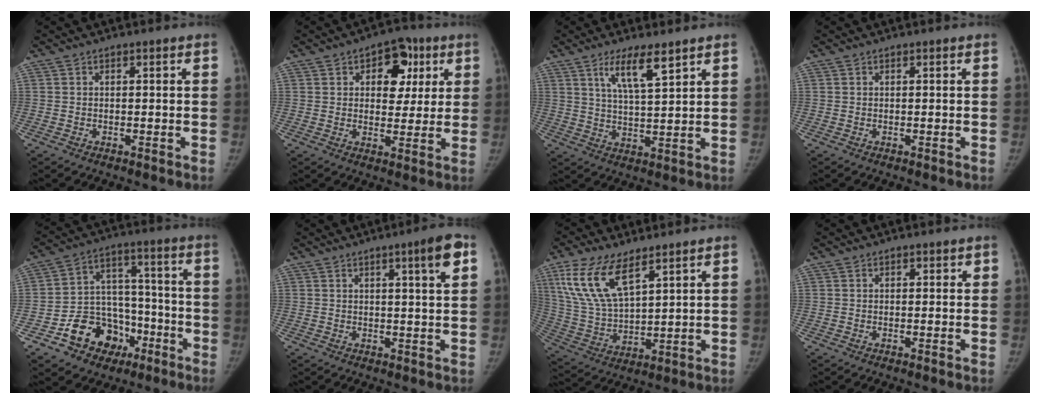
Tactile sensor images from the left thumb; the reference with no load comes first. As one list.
[{"total": 10.0, "force": [3.7, 6.7, 6.5], "torque": [-0.037, -0.007, 0.046]}, {"total": 7.5, "force": [4.7, 1.5, 5.7], "torque": [-0.099, -0.029, 0.090]}, {"total": 0.0}, {"total": 15.1, "force": [-7.4, 11.4, 6.5], "torque": [-0.055, 0.072, -0.114]}, {"total": 5.6, "force": [2.5, 0.2, 4.9], "torque": [-0.068, -0.009, 0.035]}, {"total": 14.2, "force": [8.0, 5.9, 10.1], "torque": [-0.198, -0.027, 0.166]}, {"total": 0.7, "force": [0.5, 0.4, 0.3], "torque": [0.004, -0.002, 0.003]}]